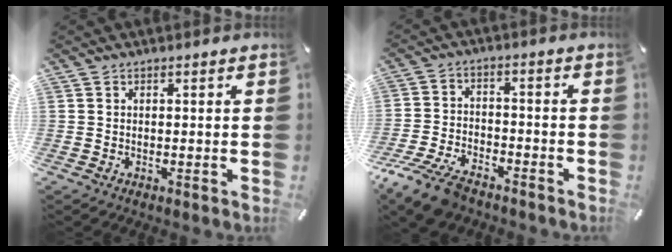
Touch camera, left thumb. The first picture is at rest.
{"total": 10.6, "force": [-8.1, 4.5, 5.2], "torque": [-0.107, 0.038, -0.155]}